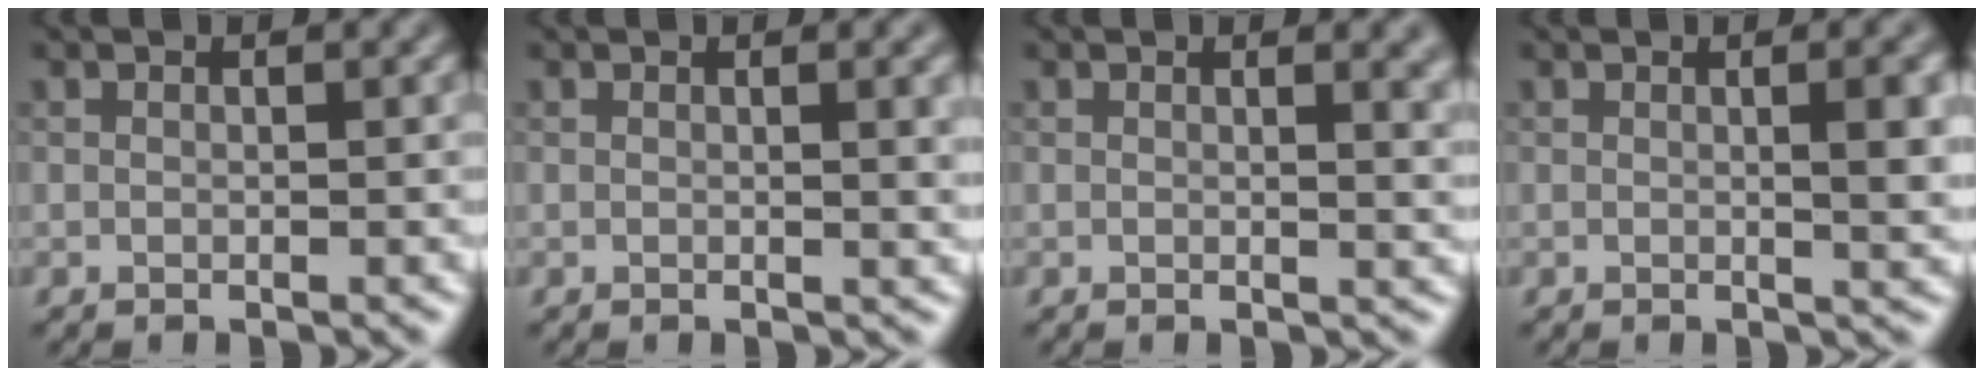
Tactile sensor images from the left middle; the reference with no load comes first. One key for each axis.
{"total": 2.3, "fx": 0.6, "fy": 0.7, "fz": 2.1, "tx": -0.019, "ty": 0.003, "tz": 0.005}
{"total": 2.8, "fx": 1.2, "fy": 1.1, "fz": 2.3, "tx": -0.014, "ty": 0.001, "tz": 0.014}
{"total": 3.6, "fx": 0.4, "fy": 0.9, "fz": 3.4, "tx": -0.040, "ty": 0.004, "tz": 0.004}